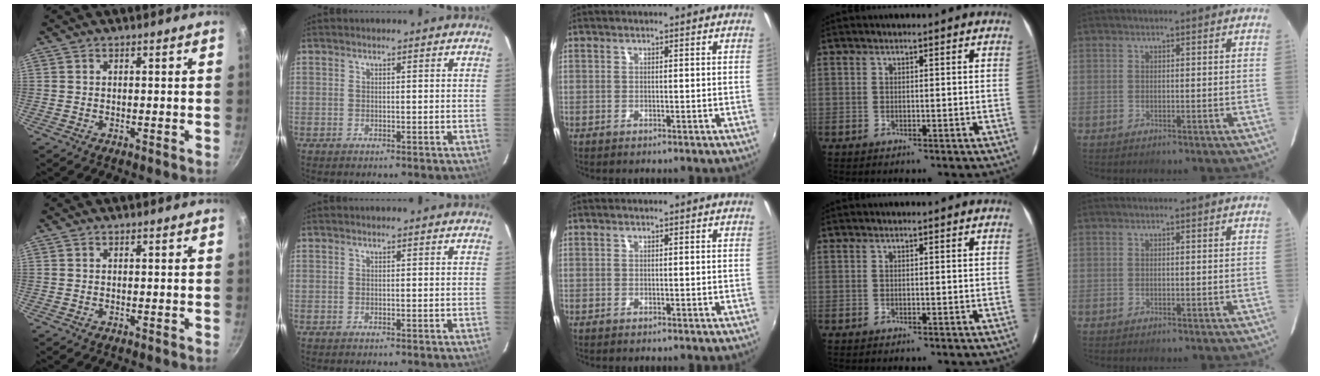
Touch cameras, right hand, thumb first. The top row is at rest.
{}